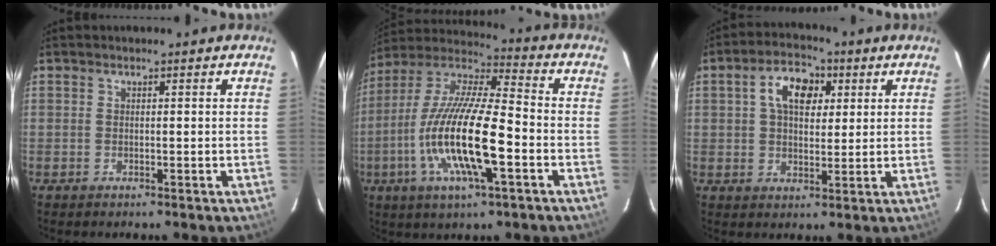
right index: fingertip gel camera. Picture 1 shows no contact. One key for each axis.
{"total": 19.6, "fx": -5.7, "fy": 4.4, "fz": 18.2, "tx": -0.356, "ty": -0.015, "tz": -0.116}
{"total": 8.6, "fx": 2.8, "fy": 5.2, "fz": 6.2, "tx": -0.108, "ty": 0.029, "tz": 0.046}